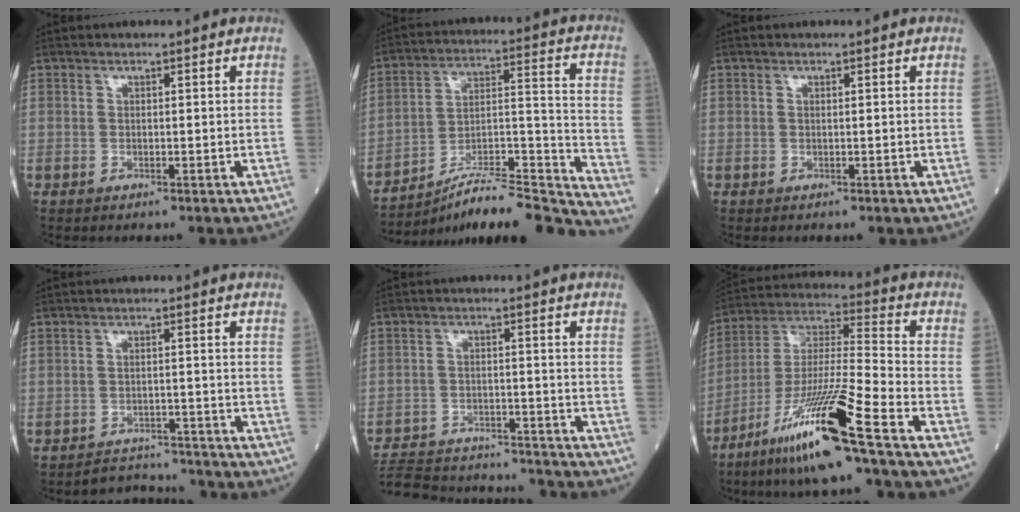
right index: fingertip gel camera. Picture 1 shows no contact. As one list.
[{"total": 20.9, "force": [-19.6, -0.2, 7.4], "torque": [-0.095, 0.024, -0.306]}, {"total": 0.0}, {"total": 5.0, "force": [-4.9, 0.7, -0.9], "torque": [0.015, 0.013, -0.073]}, {"total": 17.6, "force": [-16.7, 3.2, 4.6], "torque": [-0.104, 0.000, -0.241]}, {"total": 17.5, "force": [-10.5, -1.1, 14.0], "torque": [-0.295, -0.036, -0.193]}]